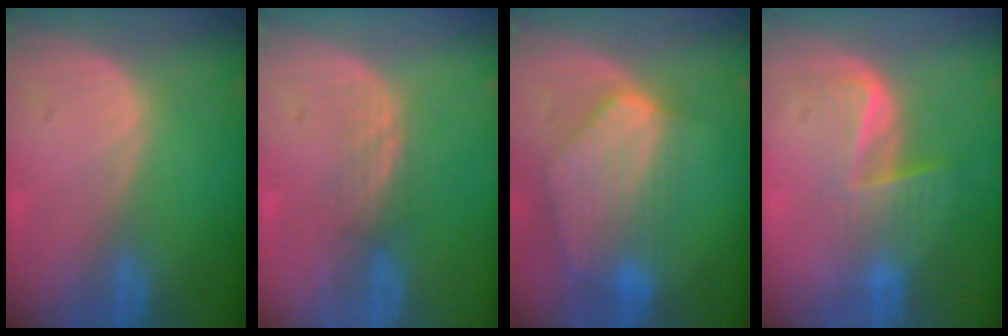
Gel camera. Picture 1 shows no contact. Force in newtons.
{"total": 2.2, "press": 2.2, "slide": 0.4}
{"total": 8.4, "press": 7.6, "slide": 3.5}
{"total": 6.9, "press": 5.6, "slide": 4.0}